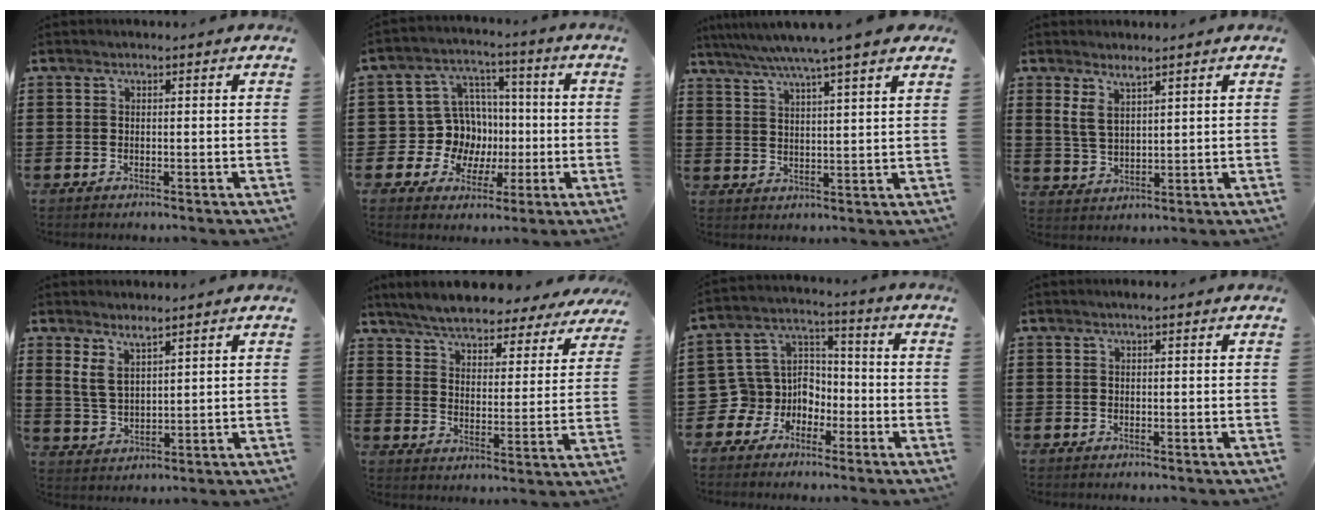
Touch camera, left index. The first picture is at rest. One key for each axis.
{"total": 10.1, "fx": 0.1, "fy": 9.8, "fz": 2.7, "tx": -0.098, "ty": 0.000, "tz": 0.014}
{"total": 6.5, "fx": 5.4, "fy": -0.9, "fz": 3.6, "tx": -0.086, "ty": -0.023, "tz": 0.093}
{"total": 4.2, "fx": 2.8, "fy": 1.8, "fz": 2.6, "tx": -0.058, "ty": 0.002, "tz": 0.051}
{"total": 4.5, "fx": 3.2, "fy": 1.8, "fz": 2.6, "tx": -0.061, "ty": 0.000, "tz": 0.057}
{"total": 6.1, "fx": 5.9, "fy": 0.4, "fz": 1.3, "tx": -0.056, "ty": -0.037, "tz": 0.103}
{"total": 7.2, "fx": -2.6, "fy": 6.6, "fz": 0.7, "tx": -0.064, "ty": -0.007, "tz": -0.055}
{"total": 0.5, "fx": 0.3, "fy": 0.0, "fz": 0.4, "tx": -0.007, "ty": -0.001, "tz": 0.006}